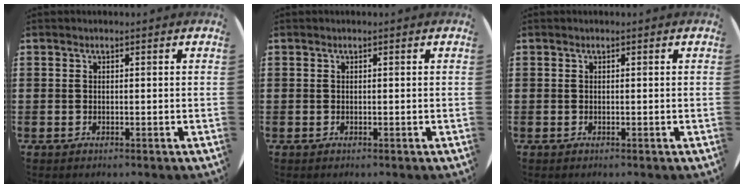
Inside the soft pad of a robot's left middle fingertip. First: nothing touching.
{"total": 0.0}
{"total": 0.0}